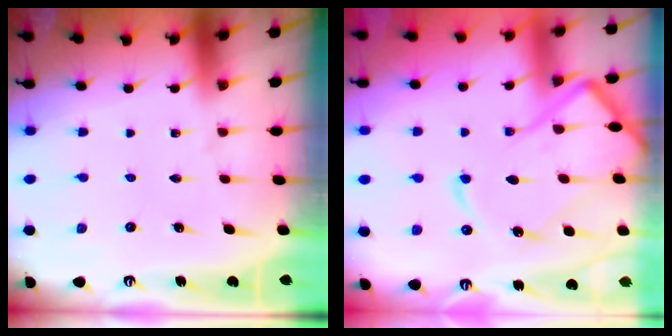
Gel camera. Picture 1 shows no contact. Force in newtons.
{"total": 14.0, "press": 14.0, "slide": 1.5}